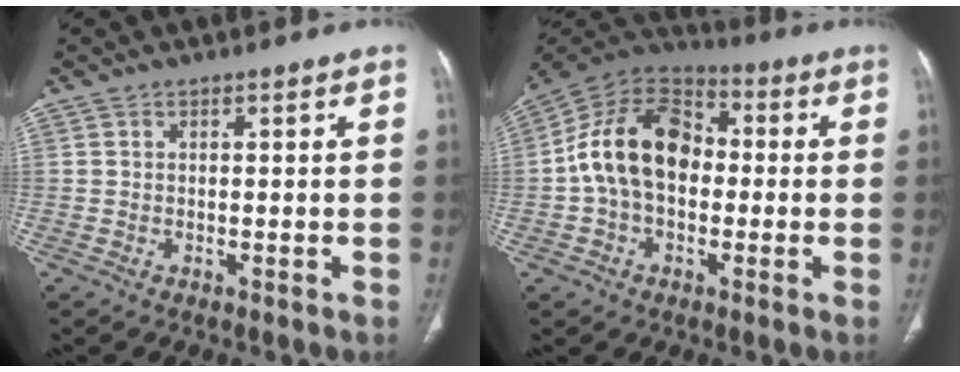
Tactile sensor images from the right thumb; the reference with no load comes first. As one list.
[{"total": 16.3, "force": [-0.3, 11.4, 11.6], "torque": [-0.190, 0.038, -0.017]}]